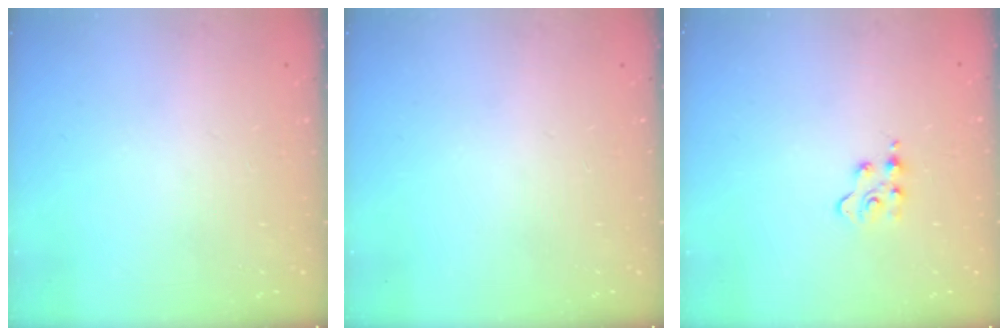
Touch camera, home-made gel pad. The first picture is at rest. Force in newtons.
{"total": 0.0}
{"total": 2.8, "press": 2.8, "slide": 0.3}